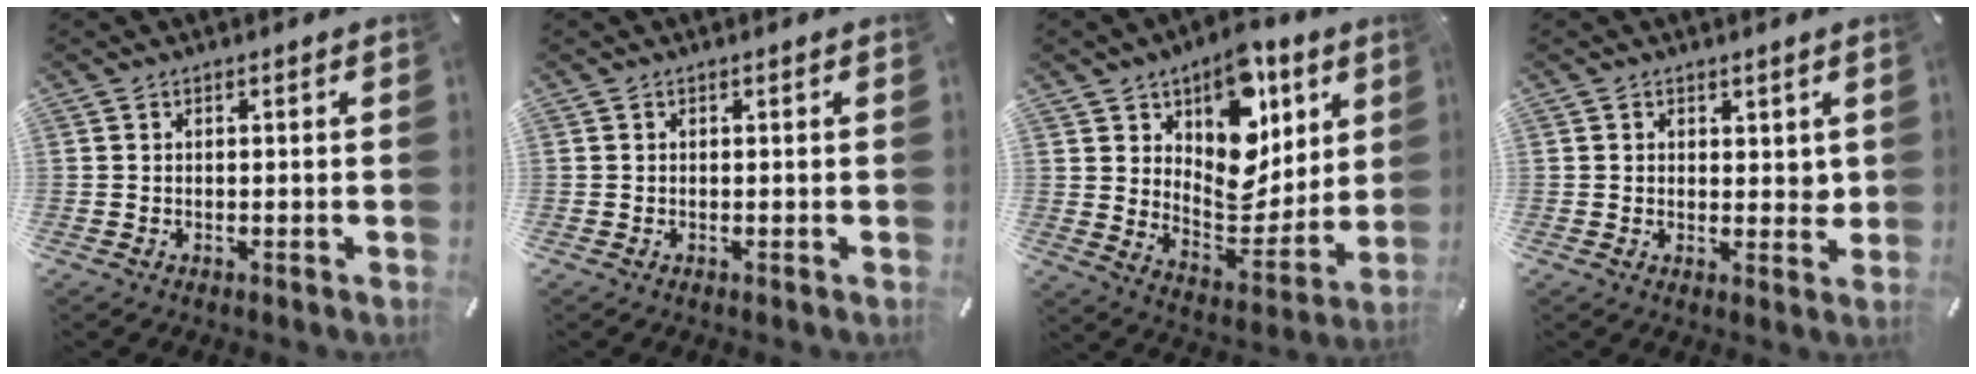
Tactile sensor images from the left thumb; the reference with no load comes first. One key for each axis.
{"total": 0.0}
{"total": 14.5, "fx": 7.9, "fy": 9.9, "fz": 7.1, "tx": -0.089, "ty": -0.070, "tz": 0.140}
{"total": 3.0, "fx": 1.6, "fy": 2.4, "fz": 0.8, "tx": 0.004, "ty": -0.005, "tz": 0.026}